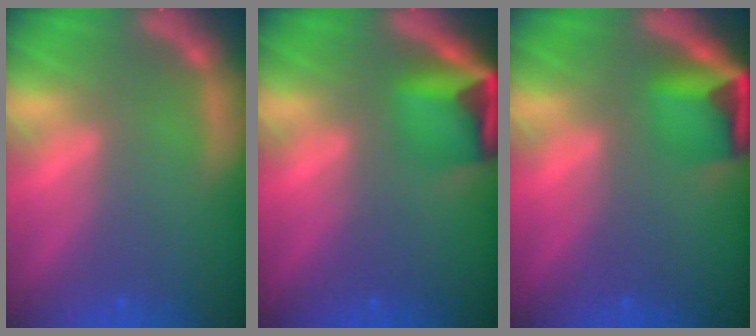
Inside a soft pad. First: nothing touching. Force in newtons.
{"total": 6.0}
{"total": 5.4}